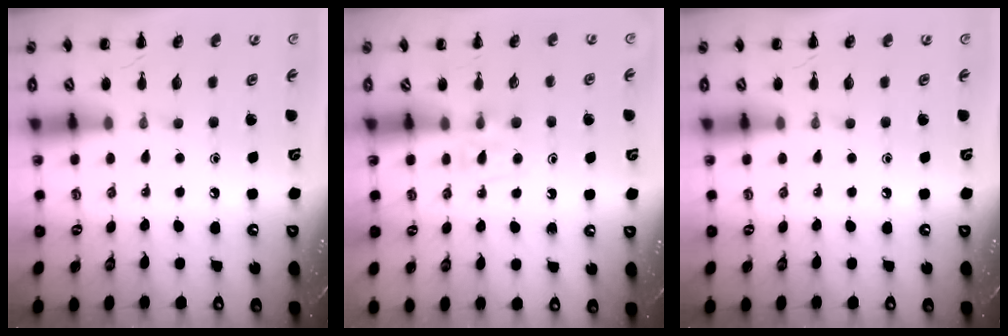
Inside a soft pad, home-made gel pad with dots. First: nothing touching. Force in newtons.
{"total": 4.5, "press": 4.2, "slide": 1.5}
{"total": 0.0}